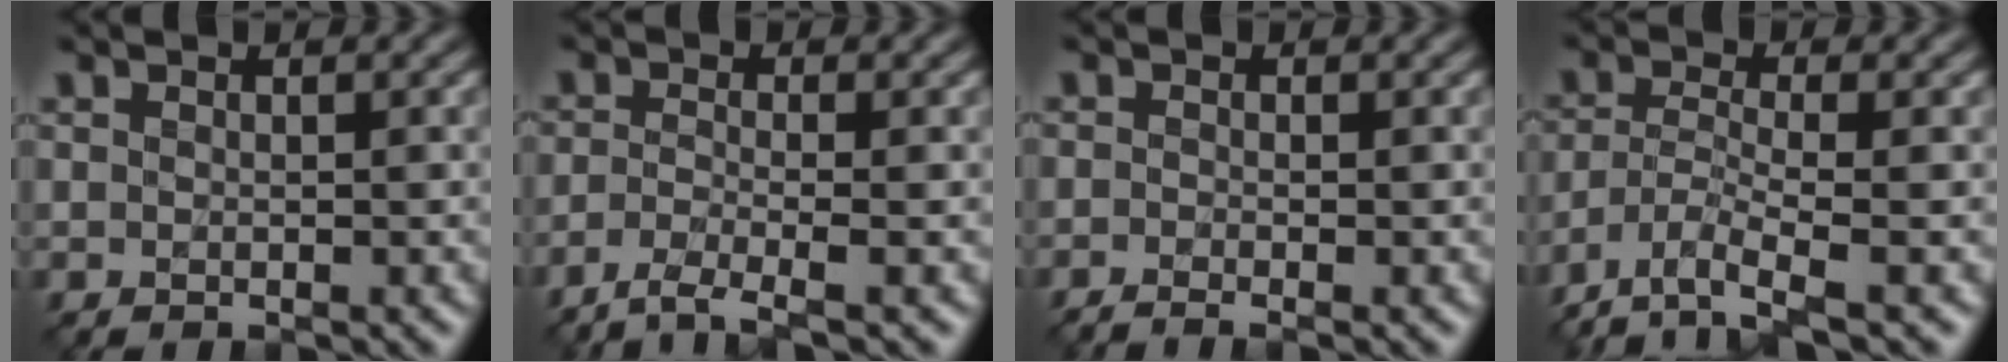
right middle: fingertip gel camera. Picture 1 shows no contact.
{"total": 3.0, "force": [-2.0, 0.5, 2.2], "torque": [-0.042, -0.008, -0.055]}
{"total": 1.5, "force": [-1.1, 0.3, 1.0], "torque": [-0.013, -0.011, -0.028]}
{"total": 5.2, "force": [-3.6, 1.3, 3.5], "torque": [-0.075, -0.012, -0.077]}